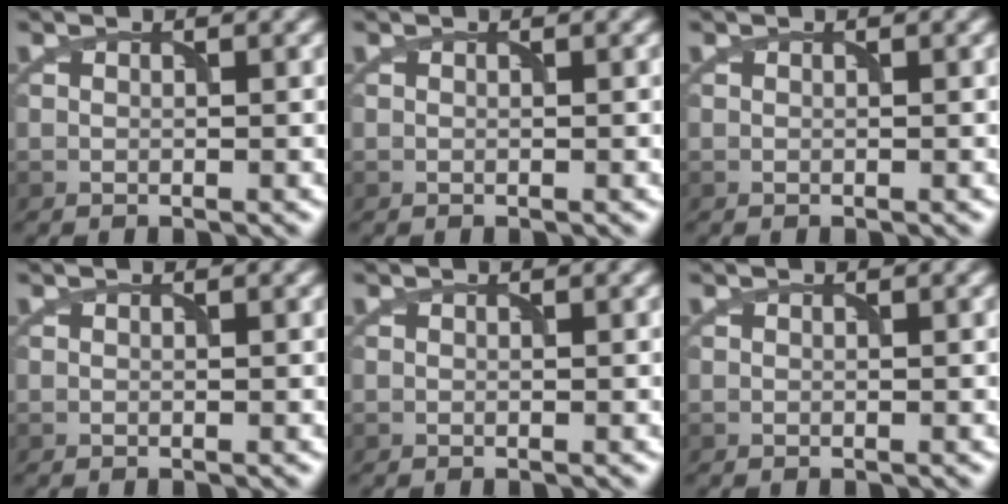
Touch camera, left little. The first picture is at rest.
{"total": 0.0}
{"total": 0.0}
{"total": 0.0}
{"total": 0.0}
{"total": 0.0}